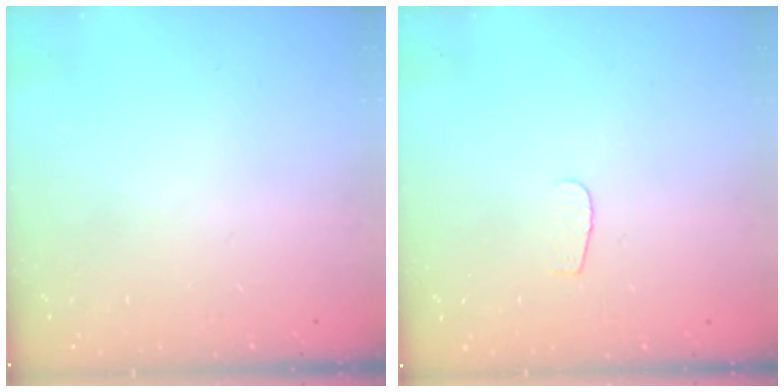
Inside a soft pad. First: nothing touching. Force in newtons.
{"total": 3.5, "press": 3.5, "slide": 0.3}